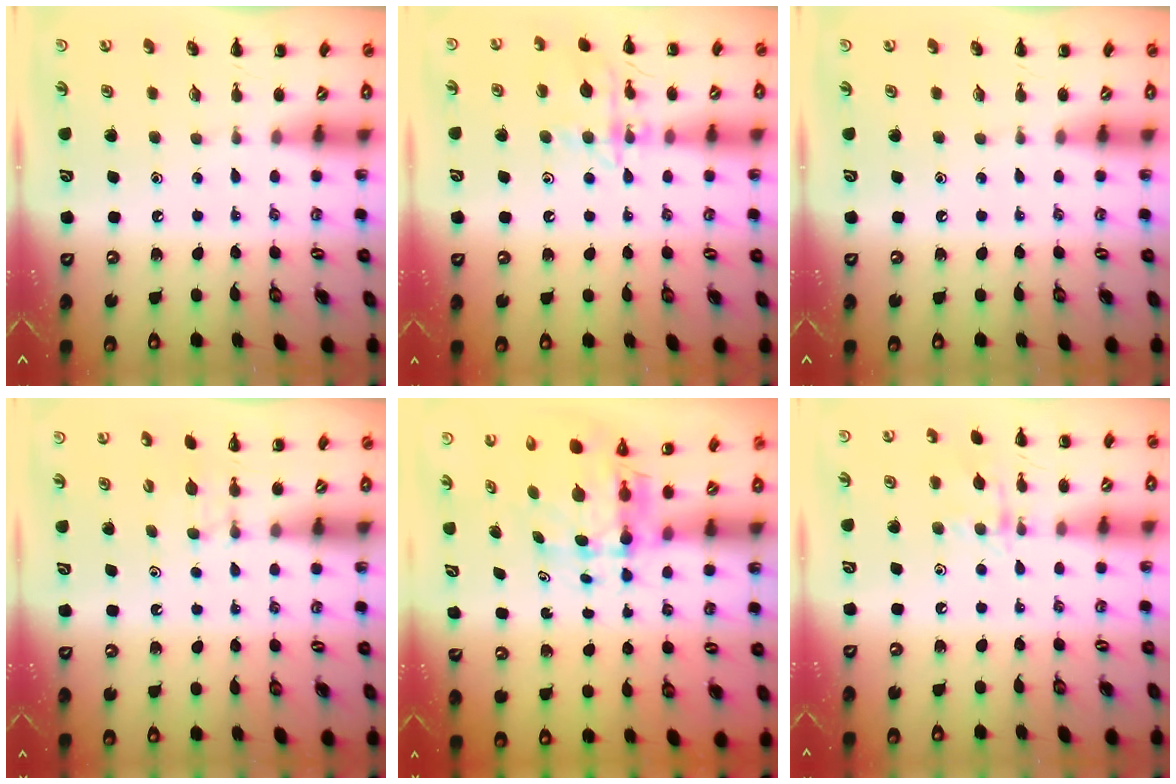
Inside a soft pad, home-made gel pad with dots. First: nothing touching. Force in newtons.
{"total": 14.4, "press": 14.4, "slide": 1.3}
{"total": 0.0}
{"total": 2.9, "press": 2.7, "slide": 1.1}
{"total": 5.8, "press": 5.6, "slide": 1.6}
{"total": 9.6, "press": 9.5, "slide": 0.8}